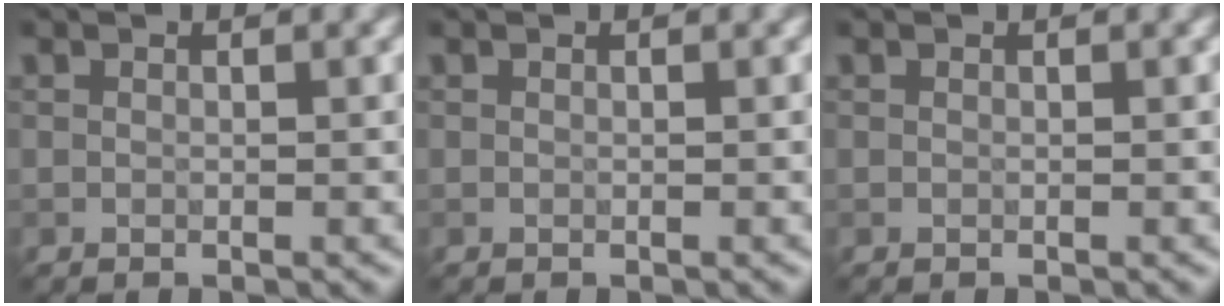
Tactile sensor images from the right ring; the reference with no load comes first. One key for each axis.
{"total": 0.0}
{"total": 0.0}